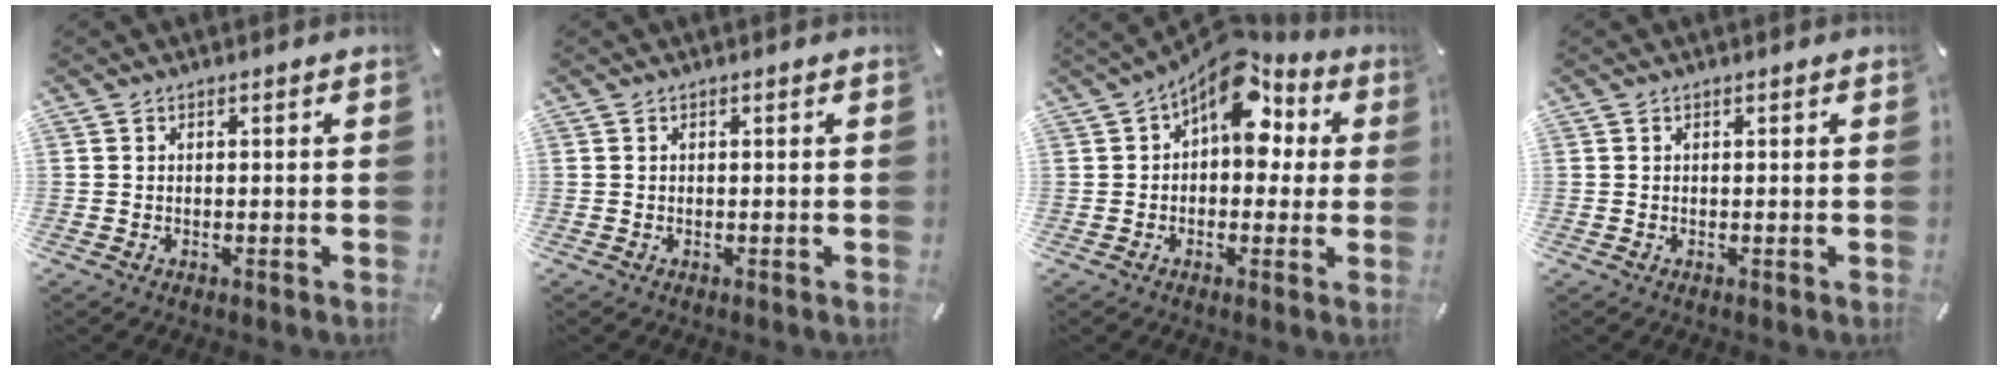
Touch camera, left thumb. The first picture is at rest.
{"total": 0.0}
{"total": 14.0, "force": [6.6, 8.5, 8.9], "torque": [-0.124, -0.043, 0.116]}
{"total": 0.0}